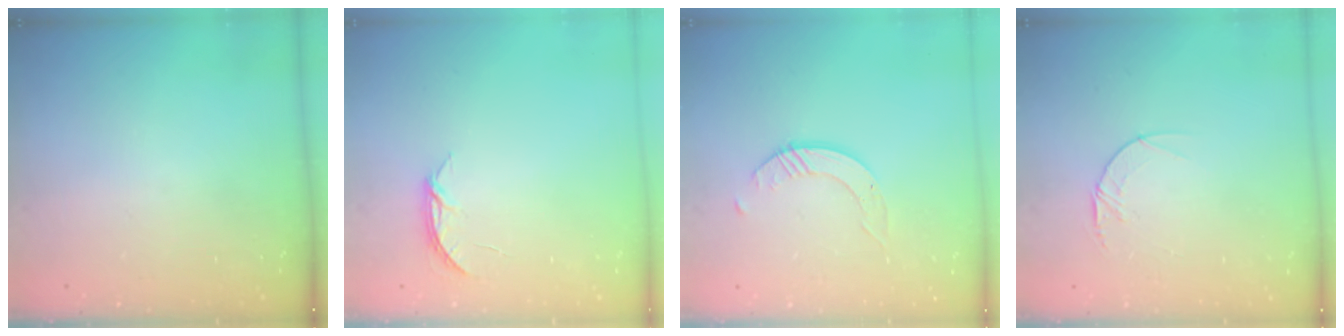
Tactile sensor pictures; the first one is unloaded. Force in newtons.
{"total": 4.0, "press": 4.0, "slide": 0.4}
{"total": 3.0, "press": 3.0, "slide": 0.2}
{"total": 4.6, "press": 4.6, "slide": 0.4}